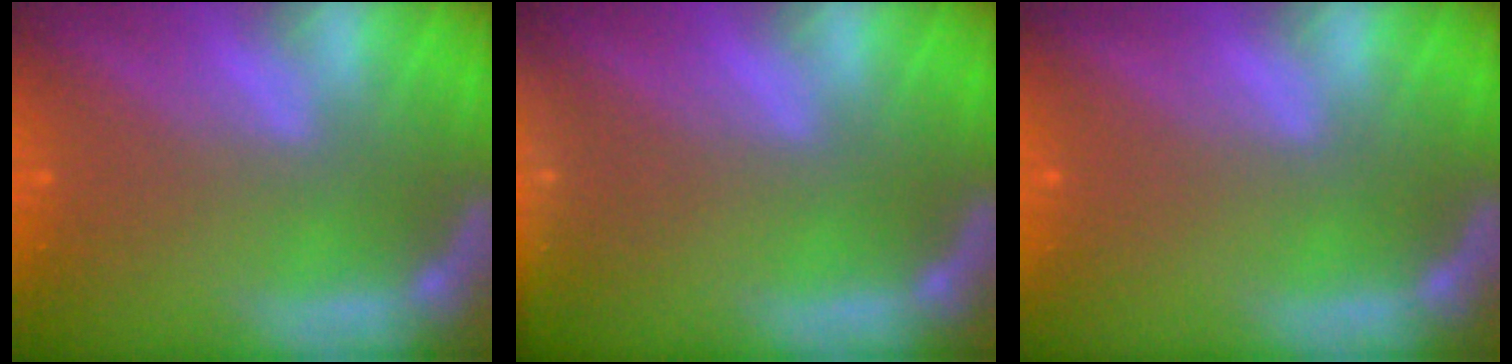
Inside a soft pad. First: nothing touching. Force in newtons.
{"total": 5.0}
{"total": 0.0}